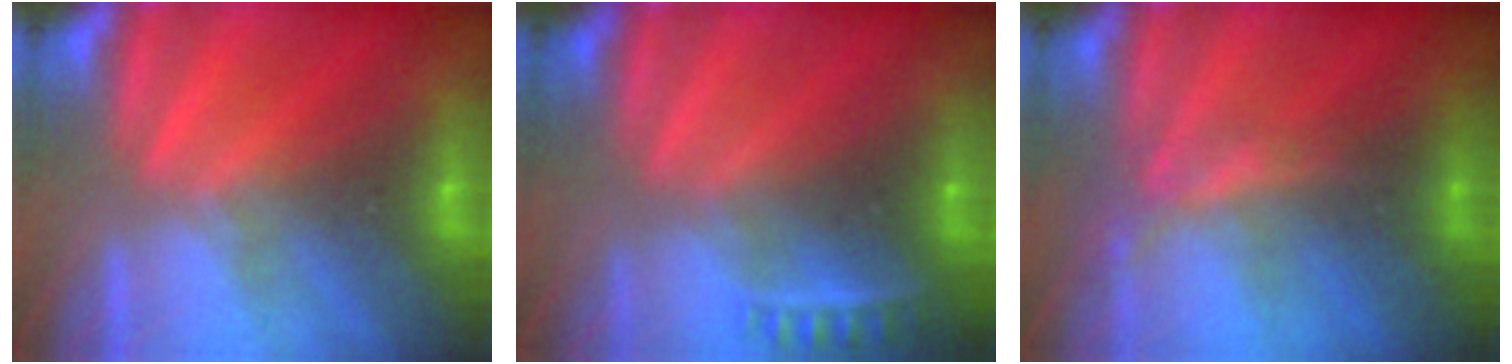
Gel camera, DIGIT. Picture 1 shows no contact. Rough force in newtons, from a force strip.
{"total": 2.3}
{"total": 2.1}